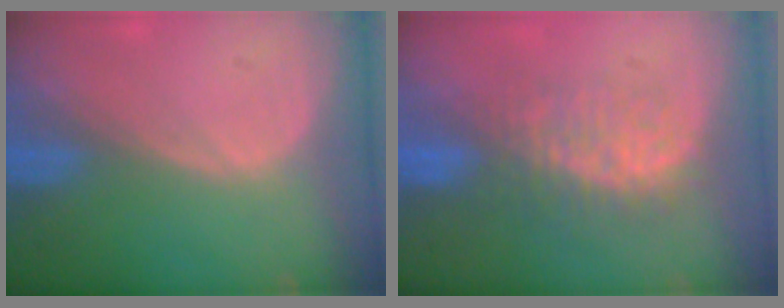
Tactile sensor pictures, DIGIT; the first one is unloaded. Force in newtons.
{"total": 7.5, "press": 7.3, "slide": 1.7}